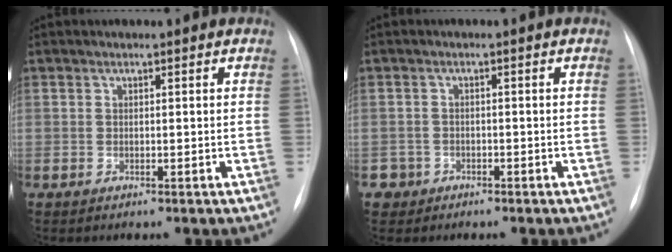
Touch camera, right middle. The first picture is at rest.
{"total": 2.3, "force": [-1.2, 1.9, -0.4], "torque": [0.008, 0.011, -0.023]}